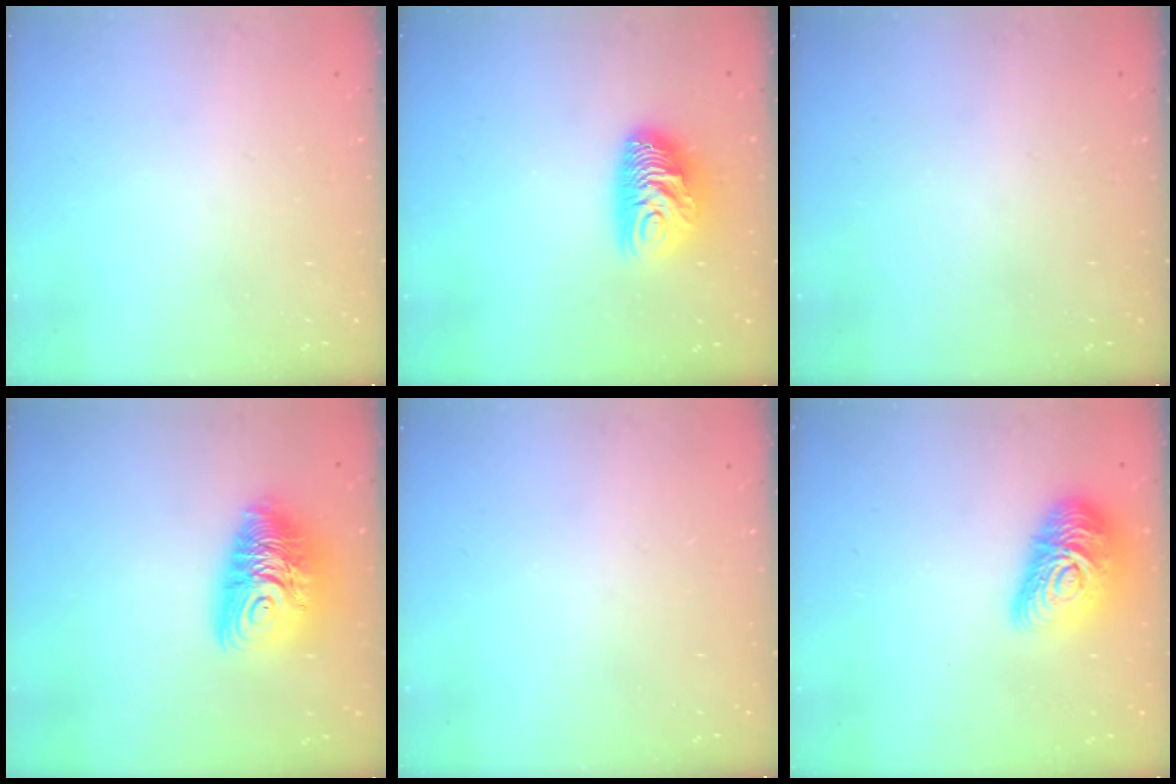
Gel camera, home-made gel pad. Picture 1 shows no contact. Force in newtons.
{"total": 10.7, "press": 10.6, "slide": 0.8}
{"total": 0.0}
{"total": 12.6, "press": 12.6, "slide": 1.2}
{"total": 0.0}
{"total": 16.1, "press": 16.0, "slide": 1.0}